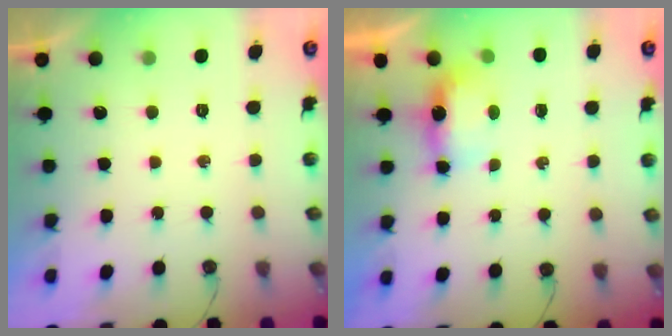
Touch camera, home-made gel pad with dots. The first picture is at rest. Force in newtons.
{"total": 5.4, "press": 5.3, "slide": 0.8}